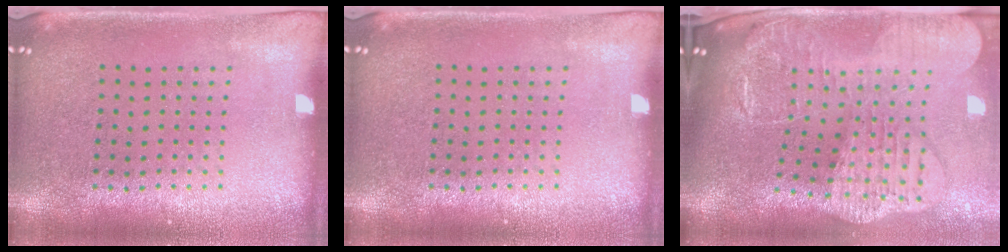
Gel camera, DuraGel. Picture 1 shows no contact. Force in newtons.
{"total": 0.0}
{"total": 4.0, "press": 3.1, "slide": 2.6}